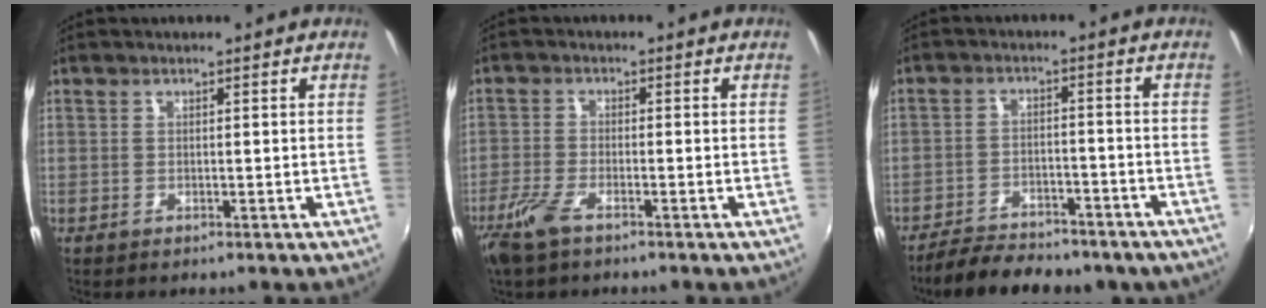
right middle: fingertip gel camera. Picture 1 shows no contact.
{"total": 5.4, "force": [-3.8, 1.4, 3.6], "torque": [-0.091, -0.009, -0.077]}
{"total": 14.1, "force": [-11.4, 5.0, 6.6], "torque": [-0.141, -0.010, -0.159]}